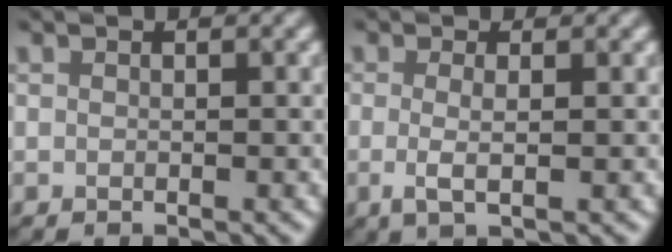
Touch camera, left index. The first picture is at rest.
{"total": 2.1, "force": [0.0, 0.5, 2.0], "torque": [-0.036, -0.002, -0.002]}